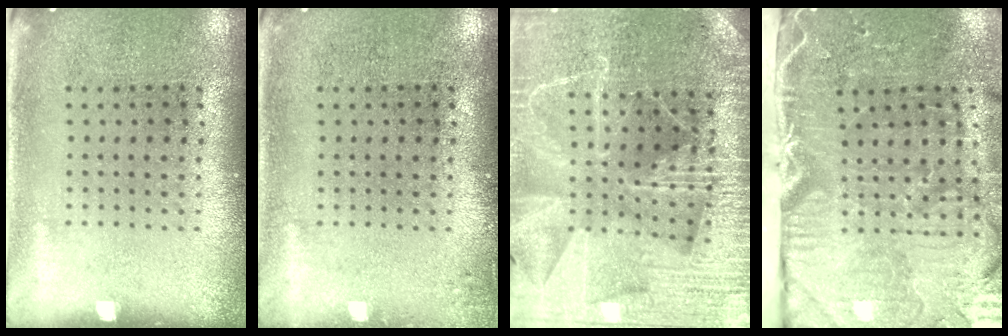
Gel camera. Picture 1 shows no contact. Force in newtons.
{"total": 0.8, "press": 0.8, "slide": 0.2}
{"total": 4.5, "press": 4.2, "slide": 1.7}
{"total": 5.4, "press": 4.4, "slide": 3.1}